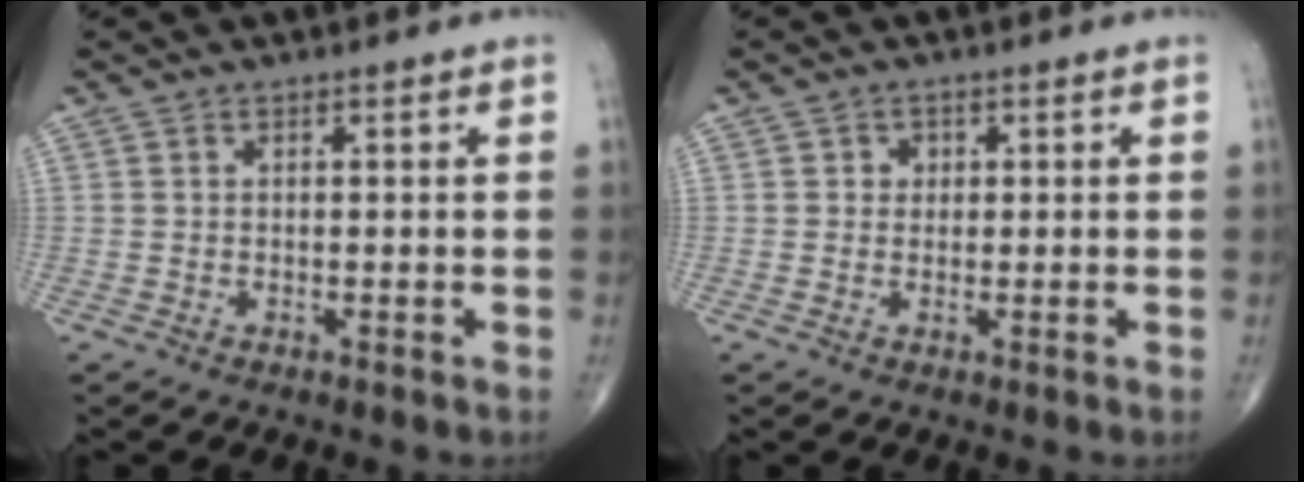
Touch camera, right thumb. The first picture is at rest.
{"total": 1.8, "force": [0.4, 1.6, 0.6], "torque": [0.003, 0.001, 0.002]}